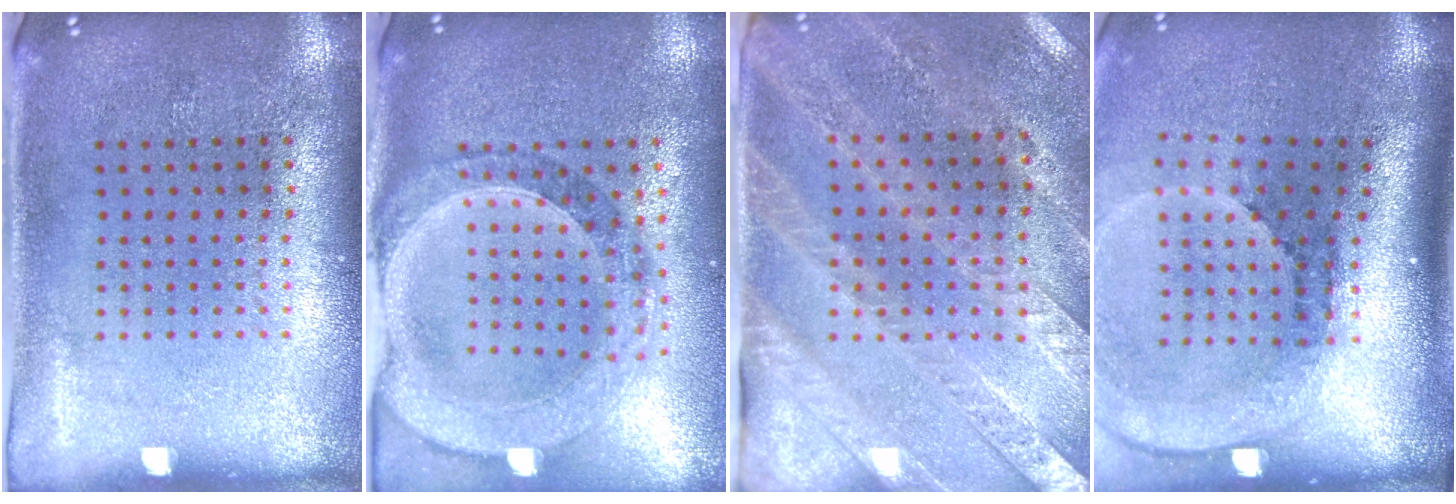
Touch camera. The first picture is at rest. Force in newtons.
{"total": 1.6, "press": 1.5, "slide": 0.5}
{"total": 2.7, "press": 2.4, "slide": 1.2}
{"total": 2.7, "press": 1.8, "slide": 2.0}